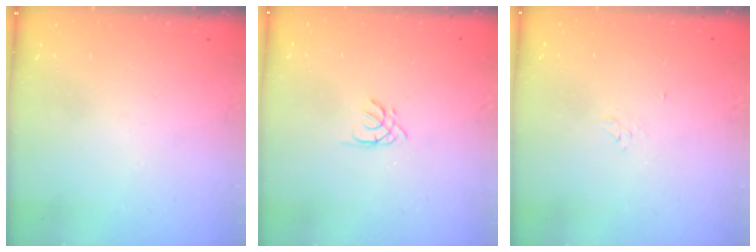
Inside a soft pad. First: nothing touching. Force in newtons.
{"total": 1.7, "press": 1.7, "slide": 0.3}
{"total": 4.1, "press": 4.0, "slide": 0.5}